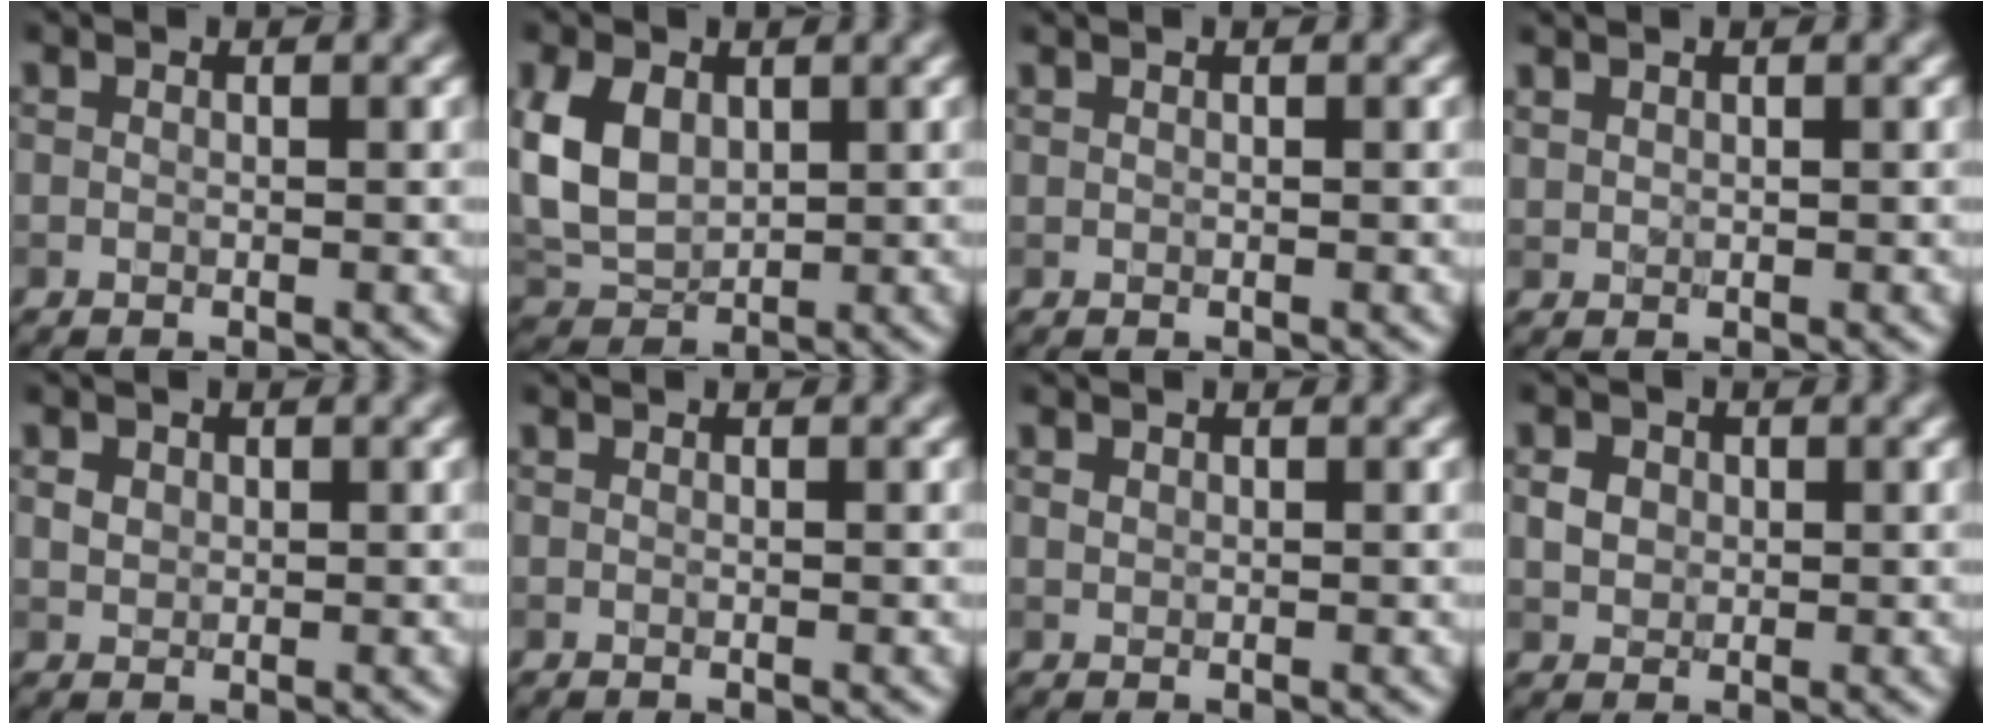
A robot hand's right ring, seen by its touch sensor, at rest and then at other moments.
{"total": 5.4, "force": [1.0, 3.8, 3.7], "torque": [-0.081, 0.005, 0.020]}
{"total": 0.0}
{"total": 0.8, "force": [0.7, 0.2, 0.1], "torque": [-0.006, 0.000, 0.020]}
{"total": 1.1, "force": [0.4, 0.9, 0.4], "torque": [-0.006, -0.002, 0.008]}
{"total": 0.0}
{"total": 0.6, "force": [0.3, 0.4, 0.2], "torque": [-0.003, -0.002, 0.008]}
{"total": 1.7, "force": [0.2, 1.5, 0.8], "torque": [-0.012, -0.002, 0.005]}